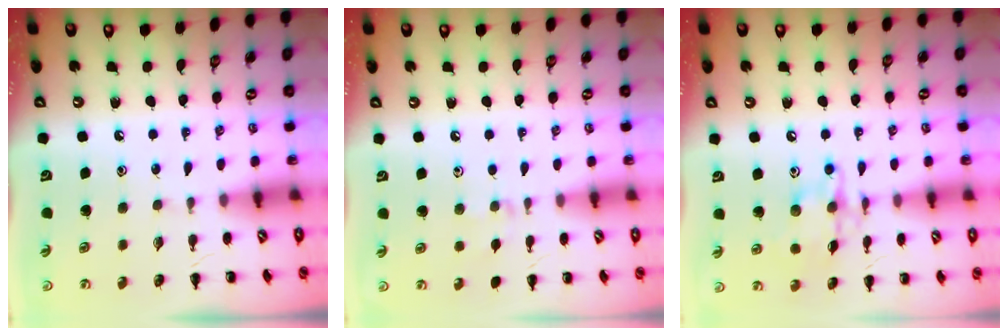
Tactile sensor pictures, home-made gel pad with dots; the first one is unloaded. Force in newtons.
{"total": 2.9, "press": 2.7, "slide": 1.1}
{"total": 11.6, "press": 11.6, "slide": 0.5}